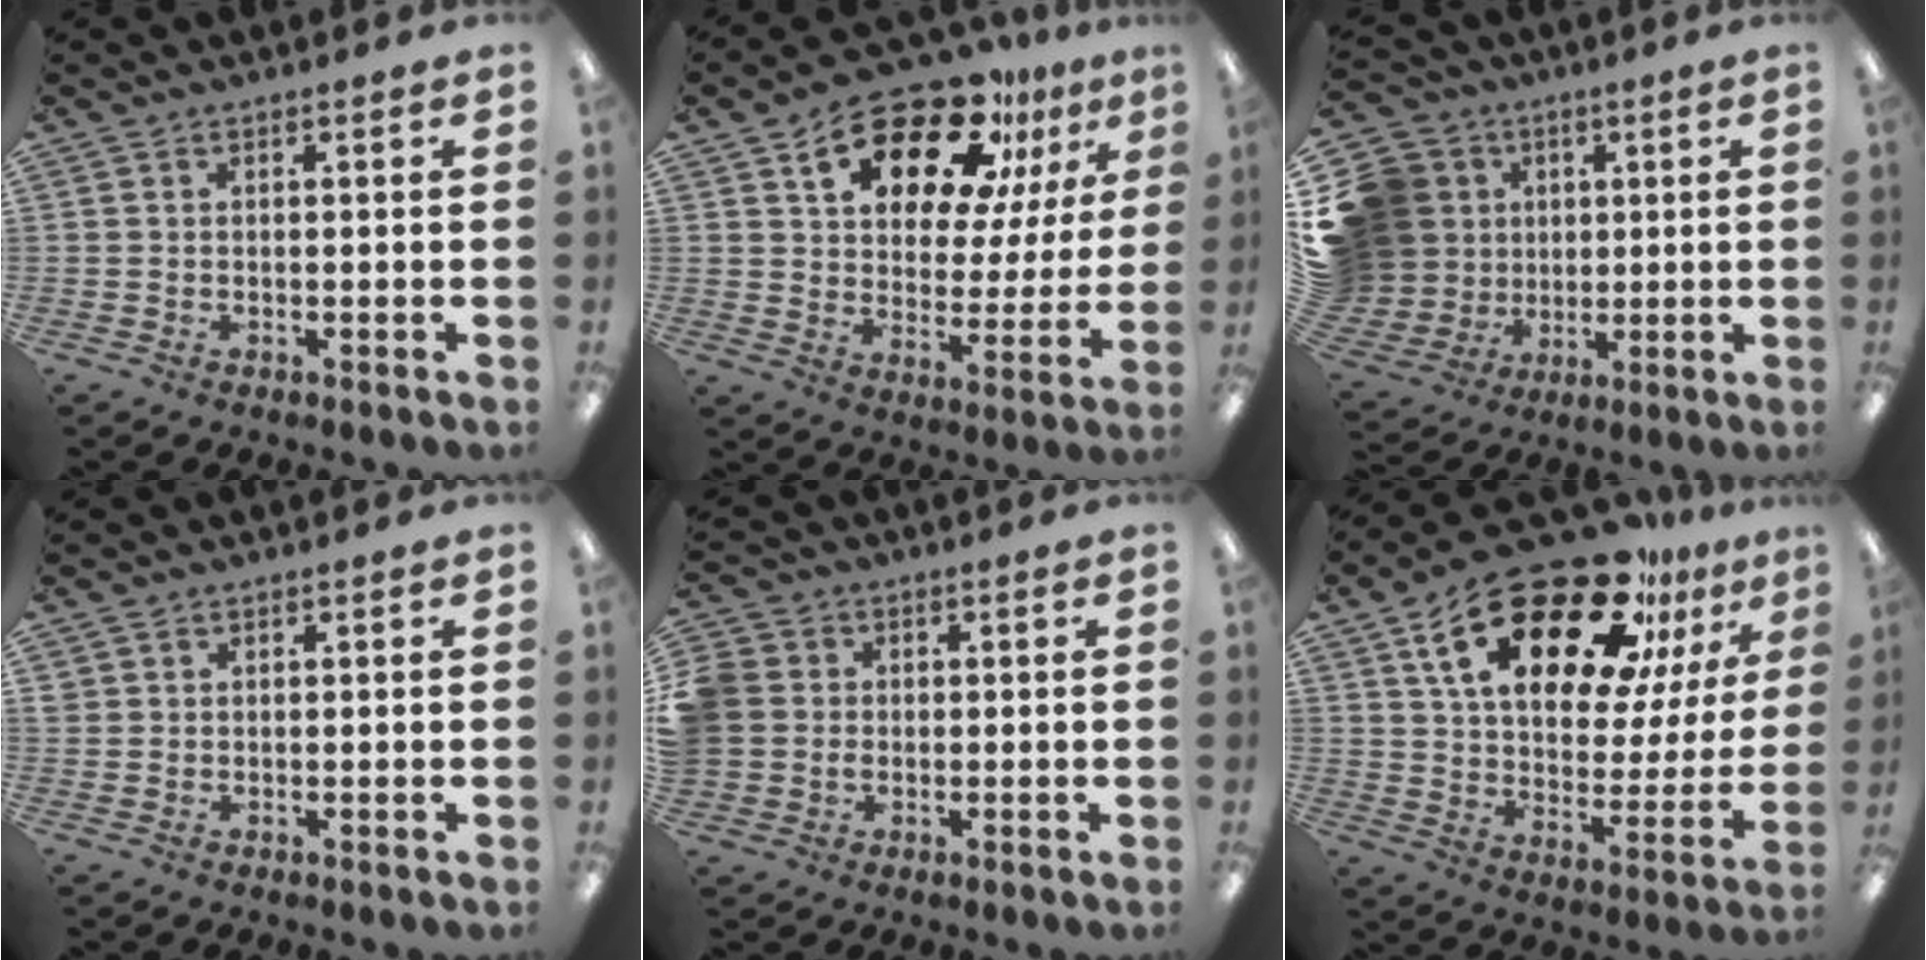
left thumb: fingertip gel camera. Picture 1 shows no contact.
{"total": 18.9, "force": [12.8, 9.0, 10.7], "torque": [-0.172, -0.071, 0.218]}
{"total": 19.5, "force": [4.3, 17.2, 8.1], "torque": [-0.197, -0.016, 0.109]}
{"total": 1.5, "force": [0.7, 1.4, 0.2], "torque": [-0.006, 0.003, 0.012]}
{"total": 6.5, "force": [0.3, 6.3, 1.6], "torque": [-0.040, 0.016, 0.011]}
{"total": 26.2, "force": [16.4, 11.7, 16.8], "torque": [-0.274, -0.086, 0.277]}